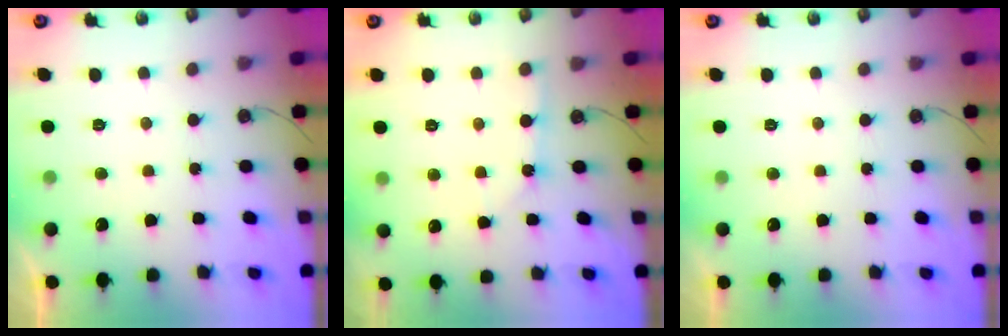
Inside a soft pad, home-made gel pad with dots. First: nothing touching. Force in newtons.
{"total": 2.8, "press": 2.8, "slide": 0.3}
{"total": 0.0}